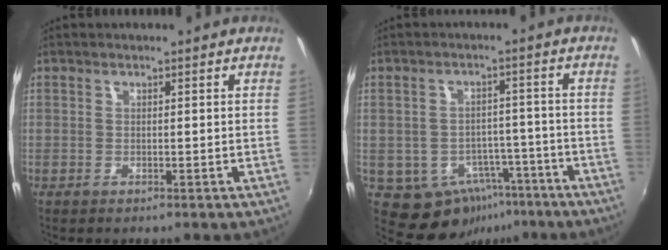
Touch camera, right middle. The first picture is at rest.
{"total": 9.9, "force": [-5.5, 7.5, 3.5], "torque": [-0.066, 0.019, -0.051]}